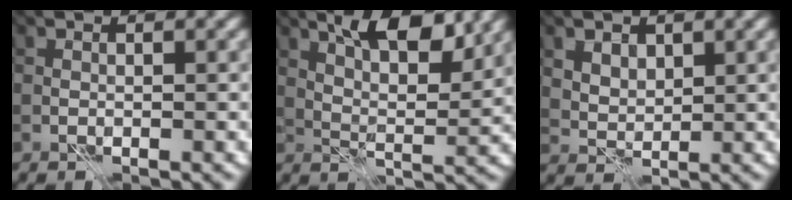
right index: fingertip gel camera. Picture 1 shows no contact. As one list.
[{"total": 7.3, "force": [4.4, 2.6, 5.2], "torque": [-0.079, 0.006, 0.069]}, {"total": 2.8, "force": [1.6, 1.9, 1.3], "torque": [-0.029, -0.002, 0.036]}]